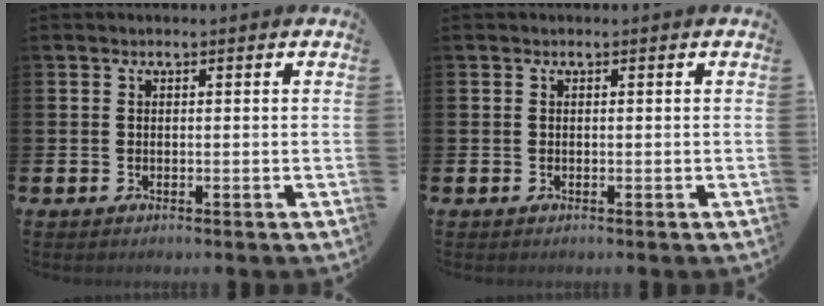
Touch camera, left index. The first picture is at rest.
{"total": 0.0}